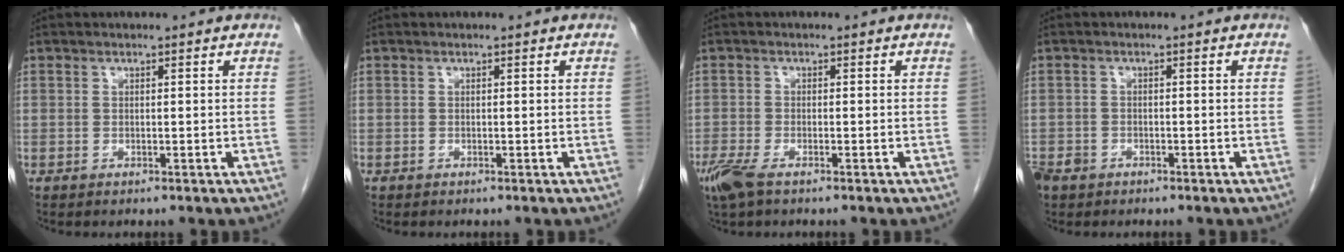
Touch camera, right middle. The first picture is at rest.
{"total": 0.0}
{"total": 4.1, "force": [-2.8, 1.1, 2.7], "torque": [-0.065, -0.010, -0.052]}
{"total": 3.0, "force": [-2.1, 1.9, 0.8], "torque": [-0.018, 0.002, -0.036]}